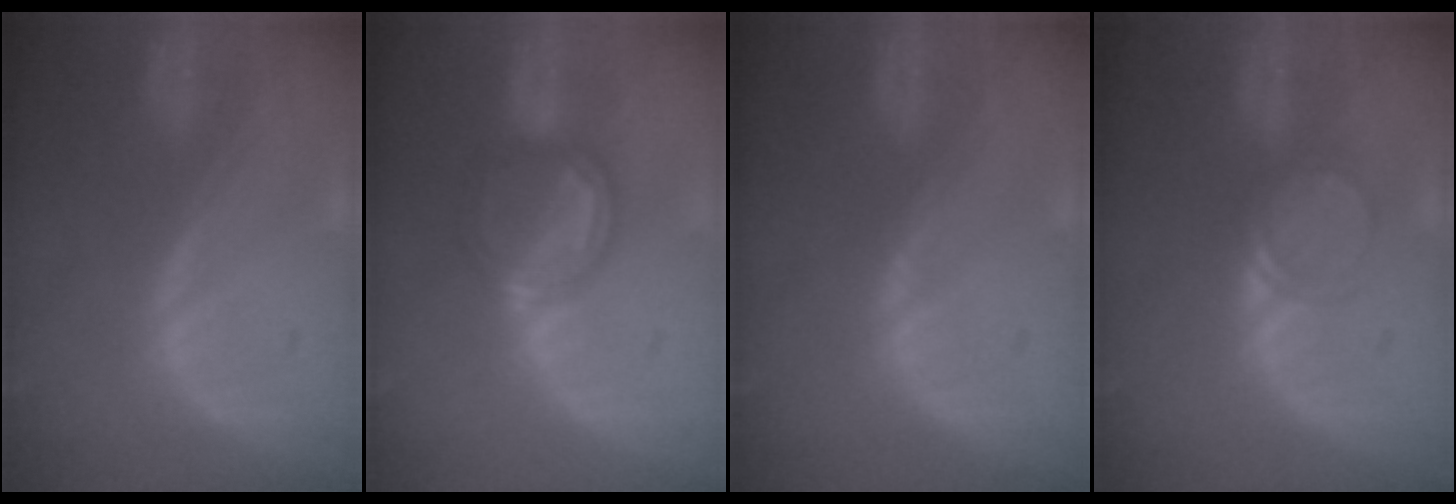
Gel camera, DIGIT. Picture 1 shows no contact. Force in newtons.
{"total": 5.4, "press": 5.1, "slide": 1.6}
{"total": 0.5, "press": 0.5, "slide": 0.1}
{"total": 2.8, "press": 2.8, "slide": 0.2}